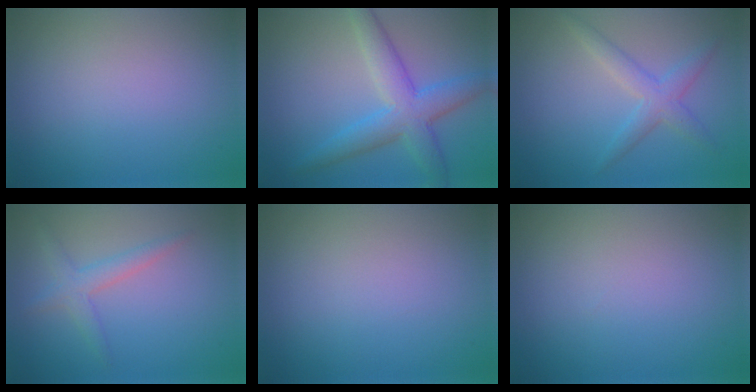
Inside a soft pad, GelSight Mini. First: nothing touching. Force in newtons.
{"total": 5.4, "press": 5.4, "slide": 0.1}
{"total": 2.6, "press": 2.6, "slide": 0.1}
{"total": 2.1, "press": 2.1, "slide": 0.2}
{"total": 0.0}
{"total": 0.0}